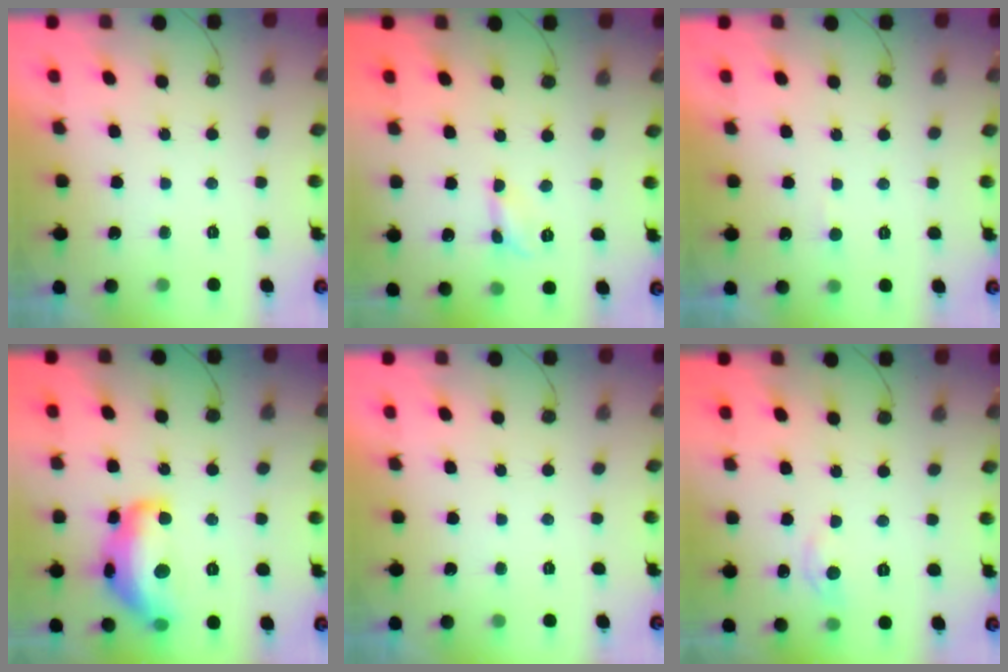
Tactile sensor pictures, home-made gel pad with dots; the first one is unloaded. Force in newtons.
{"total": 2.5, "press": 2.5, "slide": 0.3}
{"total": 2.9, "press": 2.9, "slide": 0.3}
{"total": 16.7, "press": 16.7, "slide": 0.9}
{"total": 0.0}
{"total": 3.9, "press": 3.9, "slide": 0.5}